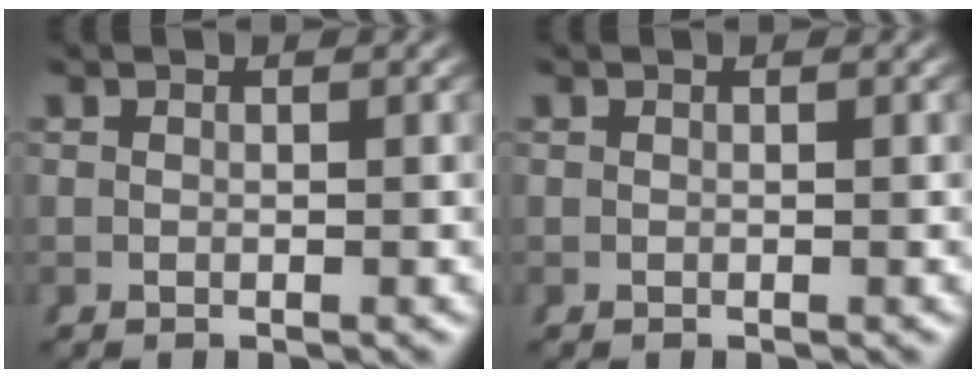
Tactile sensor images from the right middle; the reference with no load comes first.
{"total": 0.0}